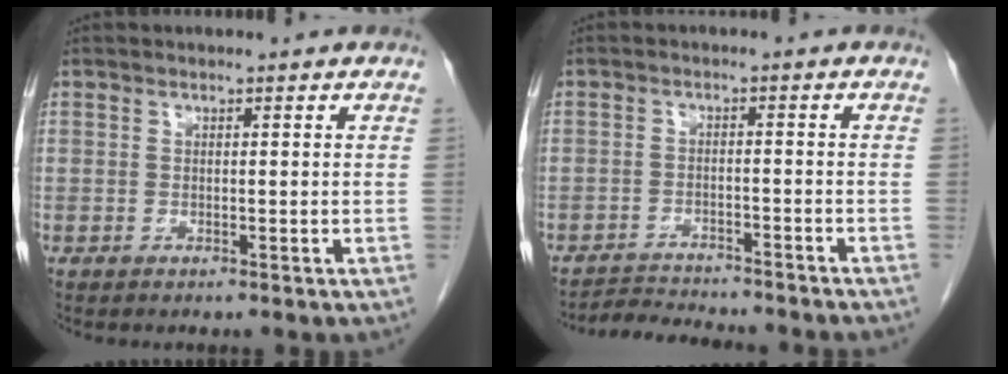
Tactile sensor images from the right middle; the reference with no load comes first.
{"total": 7.7, "force": [-7.5, 0.2, 2.1], "torque": [-0.030, -0.007, -0.112]}